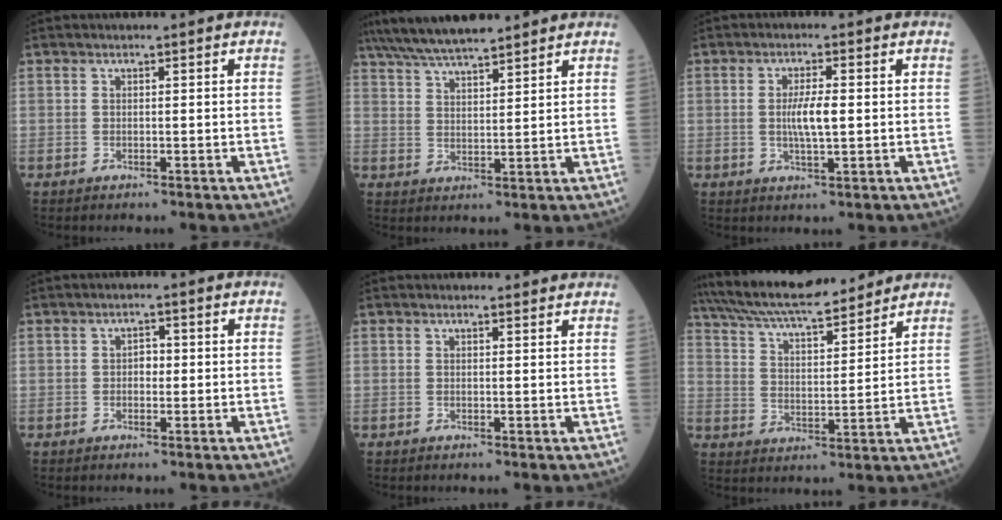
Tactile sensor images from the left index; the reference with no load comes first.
{"total": 12.3, "force": [10.6, 2.2, 5.9], "torque": [-0.112, 0.029, 0.187]}
{"total": 4.4, "force": [0.1, 0.9, 4.3], "torque": [-0.086, -0.003, 0.001]}
{"total": 1.7, "force": [0.0, 1.2, 1.2], "torque": [-0.021, 0.003, 0.000]}
{"total": 3.3, "force": [3.2, 0.9, 0.5], "torque": [-0.011, 0.009, 0.034]}
{"total": 17.8, "force": [15.9, 3.0, 7.3], "torque": [-0.137, 0.025, 0.264]}